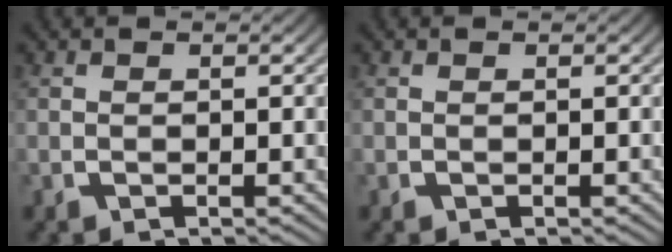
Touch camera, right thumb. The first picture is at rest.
{"total": 0.0}